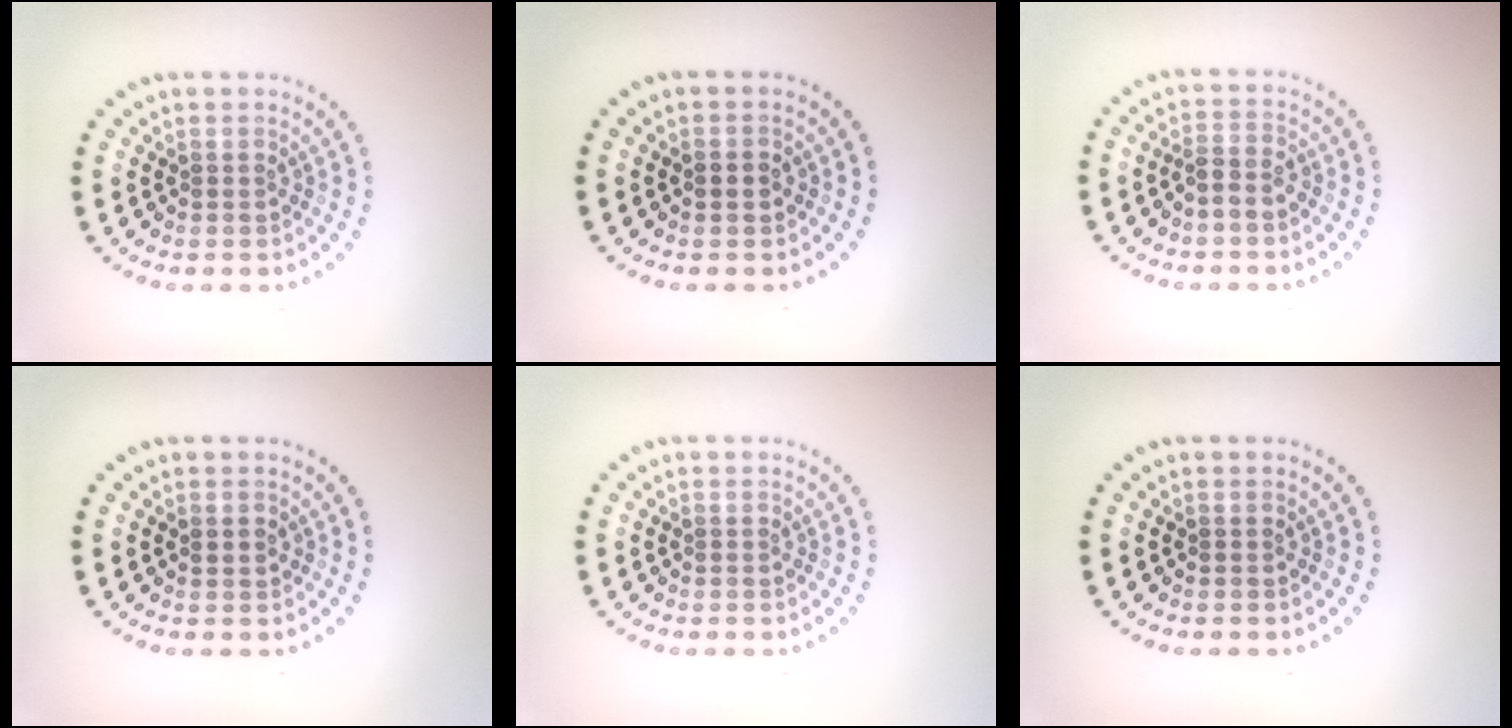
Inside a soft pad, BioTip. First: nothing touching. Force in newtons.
{"total": 1.5, "press": 1.5, "slide": 0.1}
{"total": 1.8, "press": 1.6, "slide": 0.9}
{"total": 1.4, "press": 1.4, "slide": 0.1}
{"total": 0.0}
{"total": 0.0}